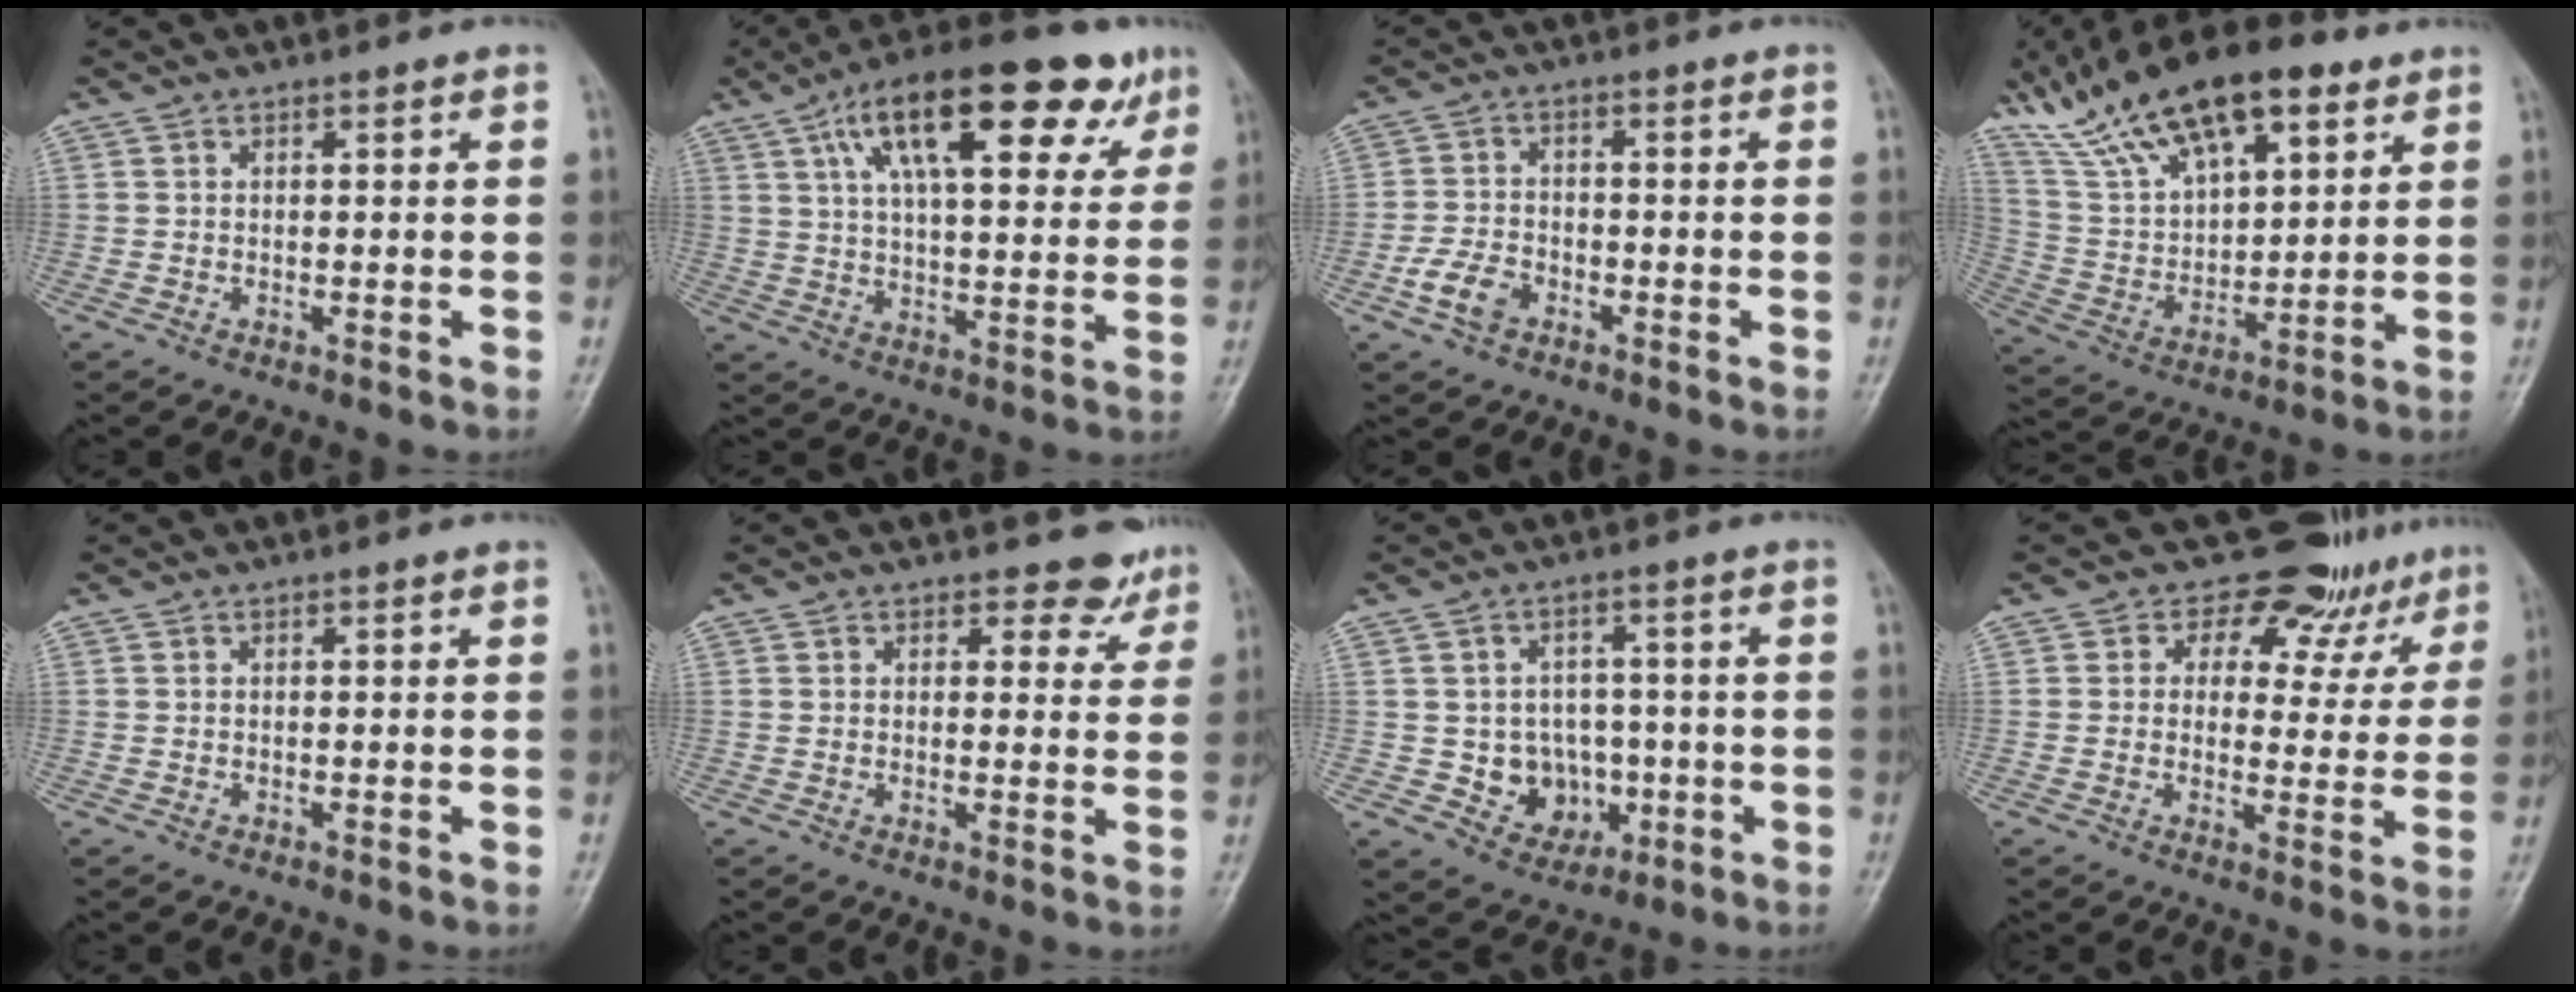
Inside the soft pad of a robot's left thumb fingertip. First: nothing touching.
{"total": 23.3, "force": [11.8, 8.9, 18.0], "torque": [-0.253, -0.001, 0.182]}
{"total": 5.6, "force": [-2.7, 3.7, 3.1], "torque": [-0.057, 0.015, -0.053]}
{"total": 22.9, "force": [14.1, 10.0, 15.1], "torque": [-0.243, -0.029, 0.259]}
{"total": 0.0}
{"total": 4.7, "force": [3.9, 2.6, 0.6], "torque": [0.021, -0.027, 0.038]}
{"total": 8.8, "force": [-1.4, 7.7, 4.1], "torque": [-0.013, 0.010, -0.010]}
{"total": 12.3, "force": [9.6, 7.1, 2.7], "torque": [0.021, -0.052, 0.104]}